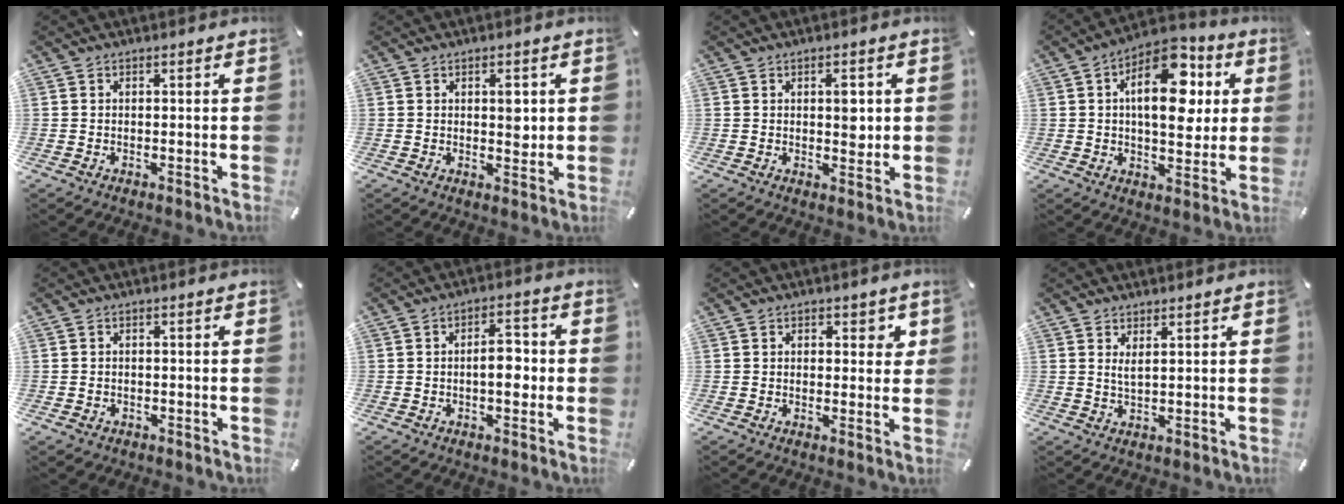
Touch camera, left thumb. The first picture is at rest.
{"total": 4.3, "force": [0.9, 2.4, 3.4], "torque": [-0.039, -0.007, 0.008]}
{"total": 4.7, "force": [0.8, 2.7, 3.8], "torque": [-0.037, -0.009, 0.004]}
{"total": 17.1, "force": [5.0, 9.4, 13.4], "torque": [-0.190, -0.020, 0.081]}
{"total": 1.5, "force": [-0.7, 1.2, 0.5], "torque": [-0.011, 0.004, -0.015]}
{"total": 6.8, "force": [-0.9, 3.5, 5.8], "torque": [-0.085, 0.009, -0.018]}
{"total": 3.0, "force": [1.0, 2.1, 1.9], "torque": [-0.009, -0.003, 0.007]}
{"total": 2.1, "force": [1.4, 0.2, 1.6], "torque": [-0.034, -0.001, 0.024]}